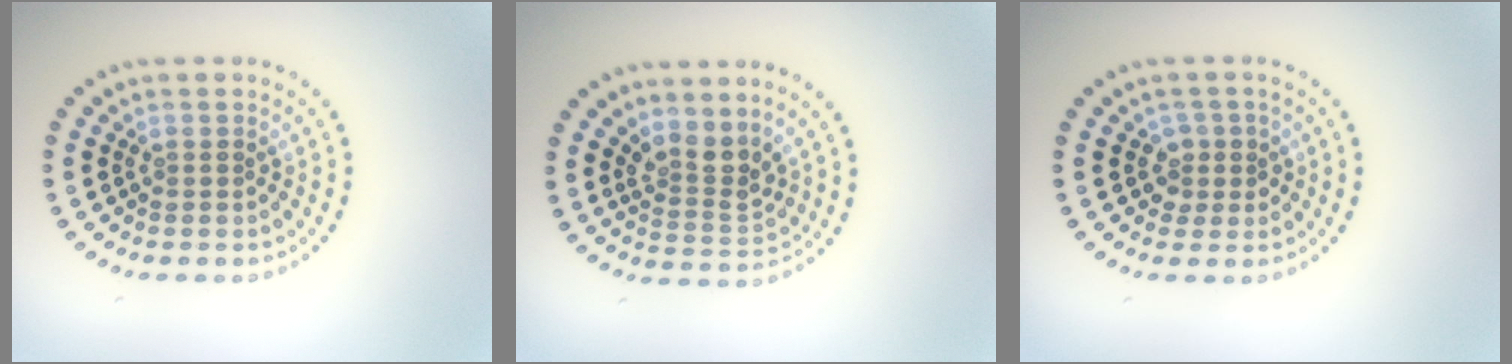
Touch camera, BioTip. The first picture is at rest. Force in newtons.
{"total": 2.7, "press": 1.9, "slide": 1.9}
{"total": 1.7, "press": 1.4, "slide": 1.0}